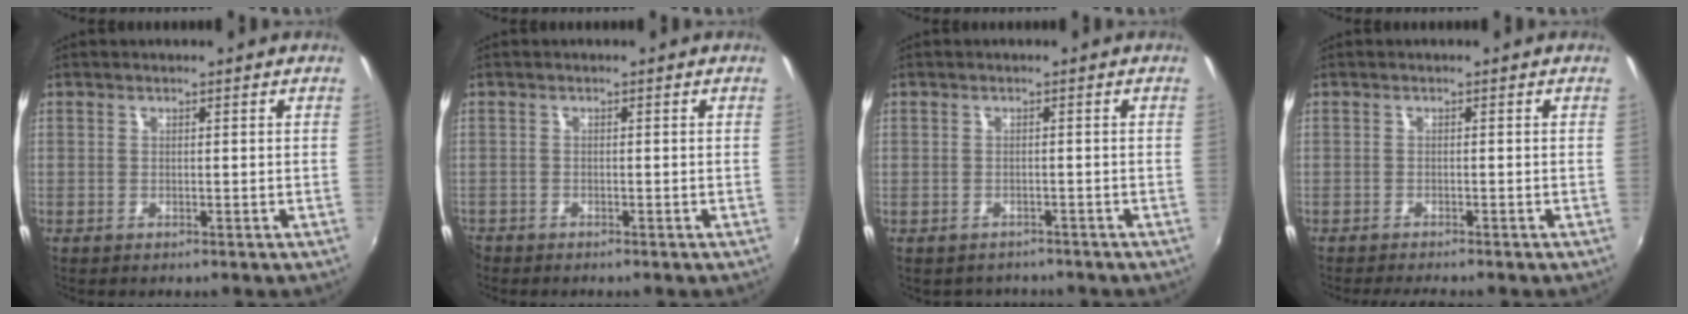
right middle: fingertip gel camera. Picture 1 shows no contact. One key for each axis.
{"total": 1.5, "fx": -1.4, "fy": 0.7, "fz": 0.1, "tx": -0.009, "ty": -0.005, "tz": -0.028}
{"total": 2.3, "fx": -1.7, "fy": 1.5, "fz": -0.1, "tx": -0.006, "ty": 0.002, "tz": -0.024}
{"total": 3.3, "fx": -3.0, "fy": 0.1, "fz": 1.4, "tx": -0.033, "ty": -0.015, "tz": -0.051}